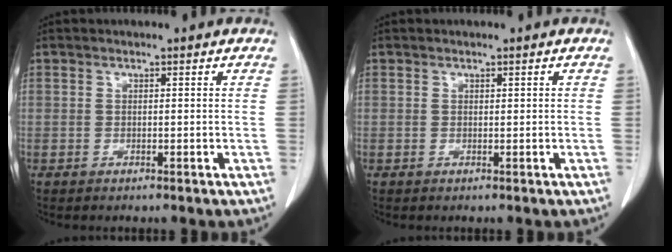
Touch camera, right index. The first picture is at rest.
{"total": 0.0}